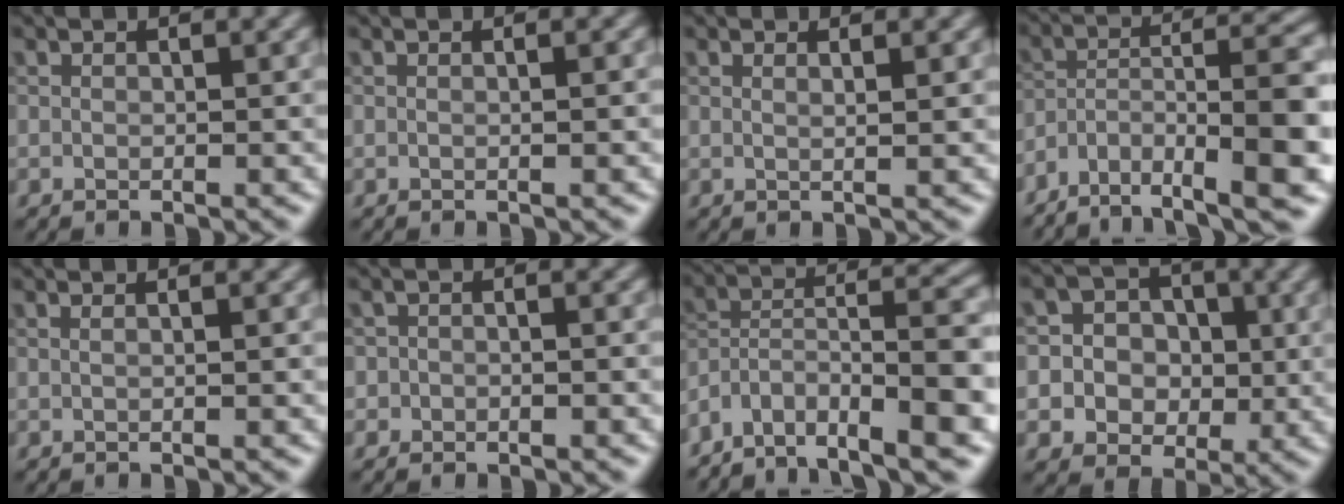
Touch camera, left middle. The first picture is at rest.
{"total": 1.5, "force": [0.0, 0.8, 1.3], "torque": [-0.015, -0.007, -0.015]}
{"total": 1.9, "force": [0.8, 0.9, 1.5], "torque": [-0.016, -0.006, -0.006]}
{"total": 10.2, "force": [-5.4, 3.9, 7.8], "torque": [-0.126, -0.003, -0.100]}
{"total": 1.7, "force": [0.4, 1.0, 1.4], "torque": [-0.010, -0.014, -0.016]}
{"total": 1.6, "force": [-0.4, 1.3, 0.8], "torque": [-0.009, -0.007, -0.016]}
{"total": 10.0, "force": [-6.2, 3.9, 6.9], "torque": [-0.115, 0.002, -0.125]}
{"total": 7.2, "force": [0.5, 6.8, 2.3], "torque": [-0.043, 0.017, -0.002]}